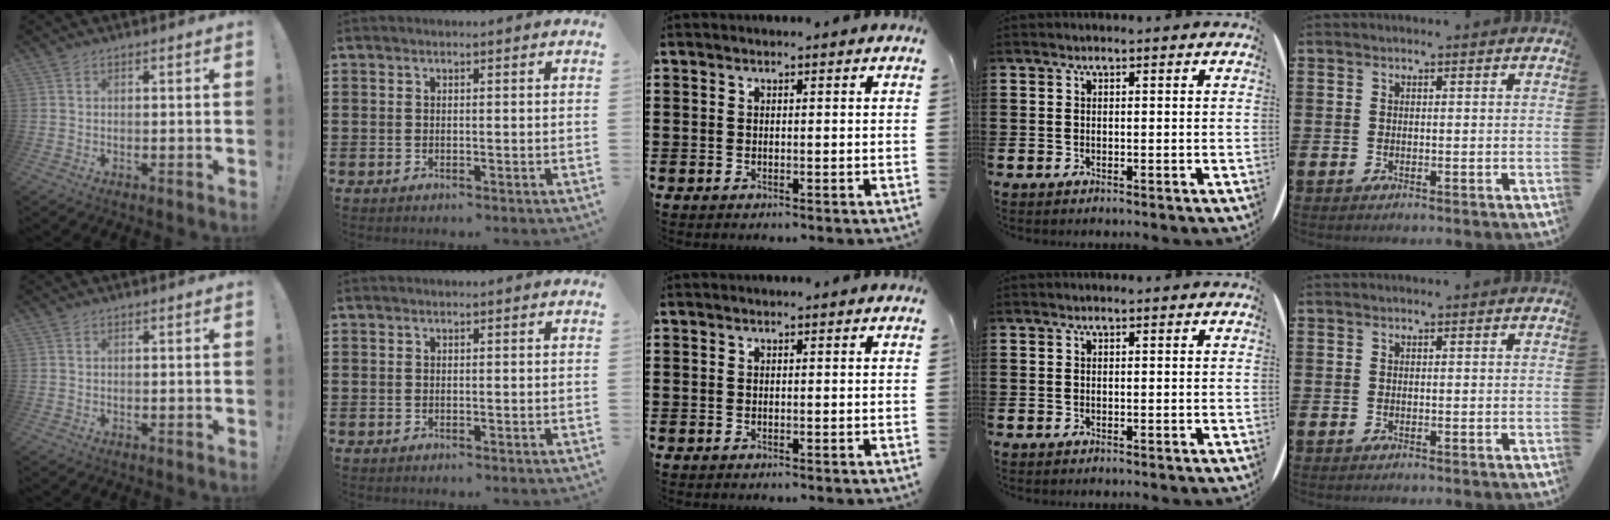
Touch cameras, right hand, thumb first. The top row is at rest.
{}